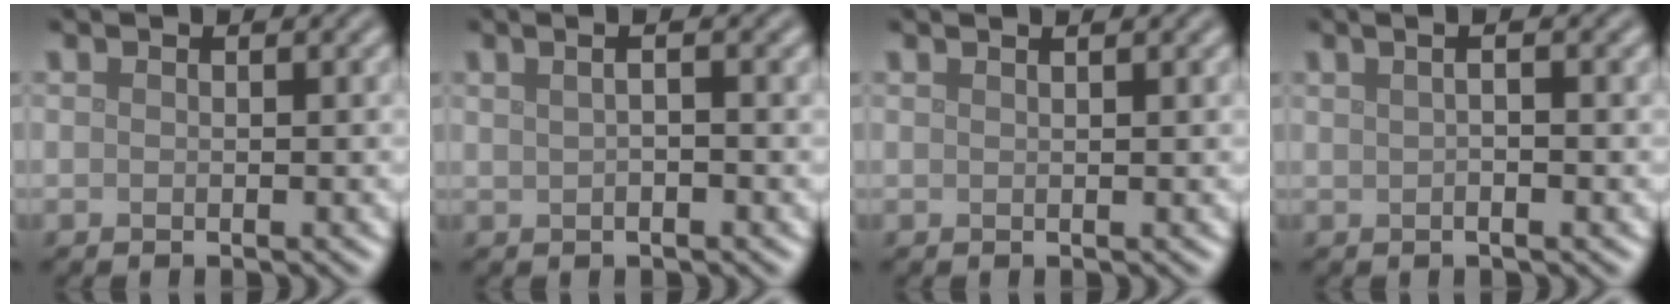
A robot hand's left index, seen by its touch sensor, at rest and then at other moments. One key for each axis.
{"total": 3.7, "fx": 1.4, "fy": 1.9, "fz": 2.9, "tx": -0.027, "ty": 0.030, "tz": -0.010}
{"total": 1.4, "fx": 1.0, "fy": 0.5, "fz": 0.9, "tx": -0.004, "ty": 0.002, "tz": 0.002}
{"total": 3.5, "fx": 1.1, "fy": 1.6, "fz": 2.9, "tx": -0.021, "ty": 0.023, "tz": -0.007}